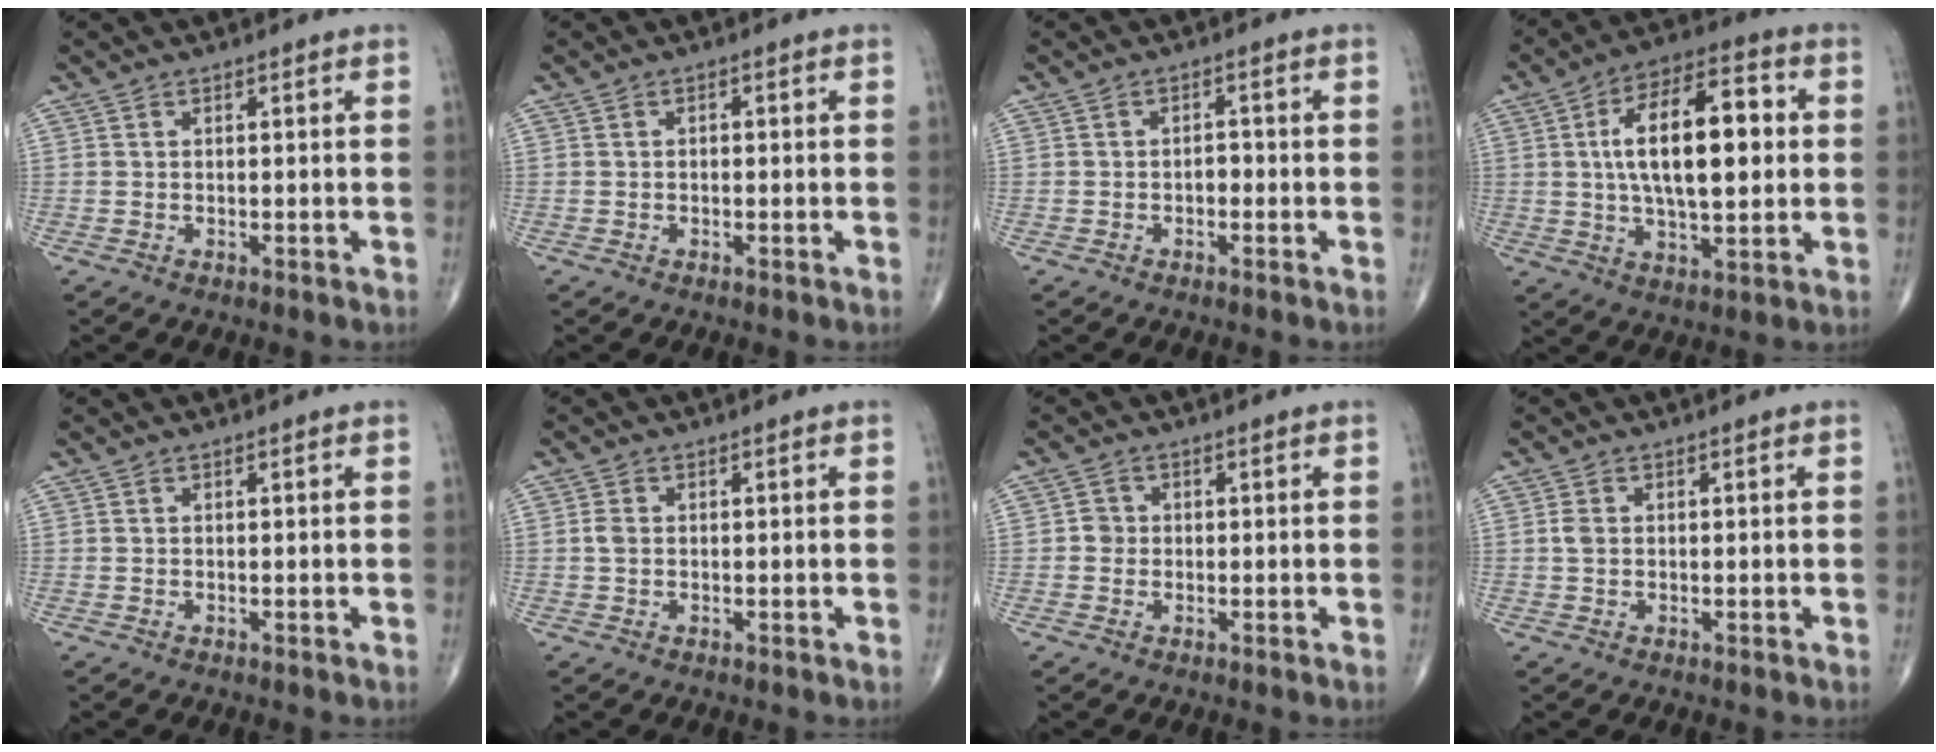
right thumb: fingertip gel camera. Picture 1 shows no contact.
{"total": 0.5, "force": [-0.2, 0.4, 0.3], "torque": [0.000, 0.002, -0.006]}
{"total": 1.7, "force": [-0.6, 1.1, 1.1], "torque": [-0.007, 0.007, -0.015]}
{"total": 18.2, "force": [2.2, 8.1, 16.2], "torque": [-0.252, 0.016, 0.031]}
{"total": 0.0}
{"total": 1.5, "force": [0.0, 1.1, 1.0], "torque": [-0.021, 0.001, -0.001]}
{"total": 1.9, "force": [-0.2, 1.8, 0.6], "torque": [0.003, 0.006, -0.007]}
{"total": 1.6, "force": [0.1, 1.2, 1.1], "torque": [-0.022, 0.002, 0.002]}